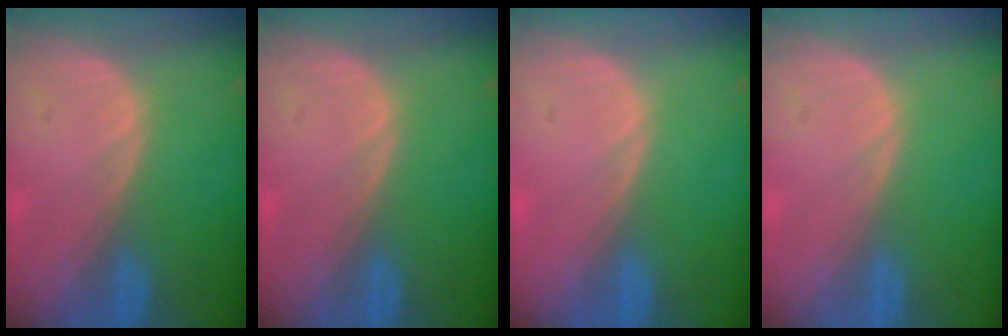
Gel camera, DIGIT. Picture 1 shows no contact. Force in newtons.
{"total": 0.0}
{"total": 0.0}
{"total": 0.0}